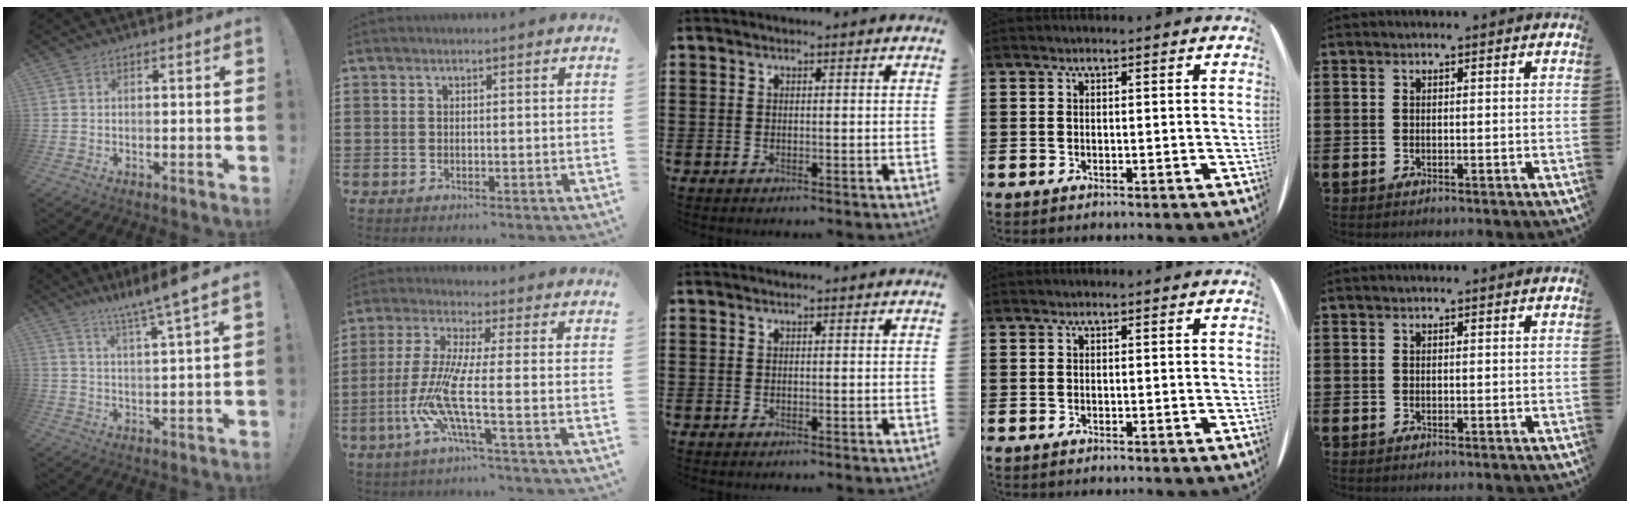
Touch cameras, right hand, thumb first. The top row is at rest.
{"thumb": {"total": 8.4, "force": [6.6, -1.3, 4.9], "torque": [-0.083, -0.049, 0.104]}, "index": {"total": 9.0, "force": [-2.7, 0.4, 8.5], "torque": [-0.202, -0.027, -0.062]}}